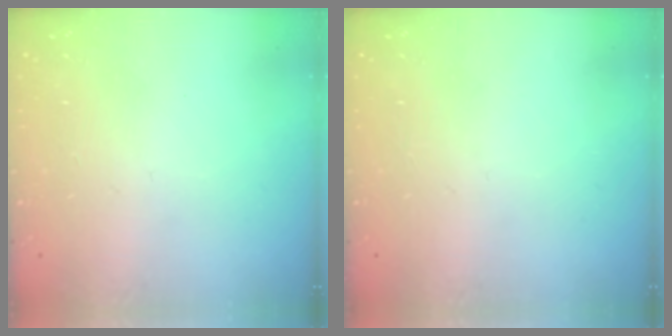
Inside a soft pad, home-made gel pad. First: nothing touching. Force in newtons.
{"total": 0.0}